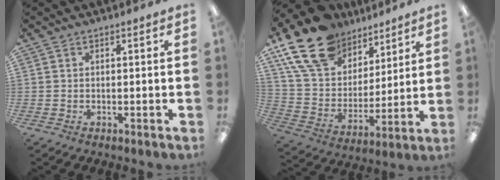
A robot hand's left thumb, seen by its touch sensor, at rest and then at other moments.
{"total": 20.9, "force": [14.1, 12.6, 9.0], "torque": [-0.180, -0.073, 0.264]}